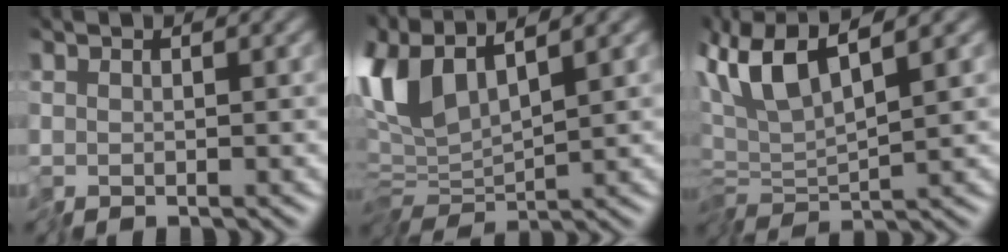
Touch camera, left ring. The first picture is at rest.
{"total": 7.6, "force": [3.2, 3.3, 6.0], "torque": [-0.146, 0.005, 0.052]}
{"total": 5.1, "force": [1.7, 1.6, 4.5], "torque": [-0.097, 0.012, 0.026]}